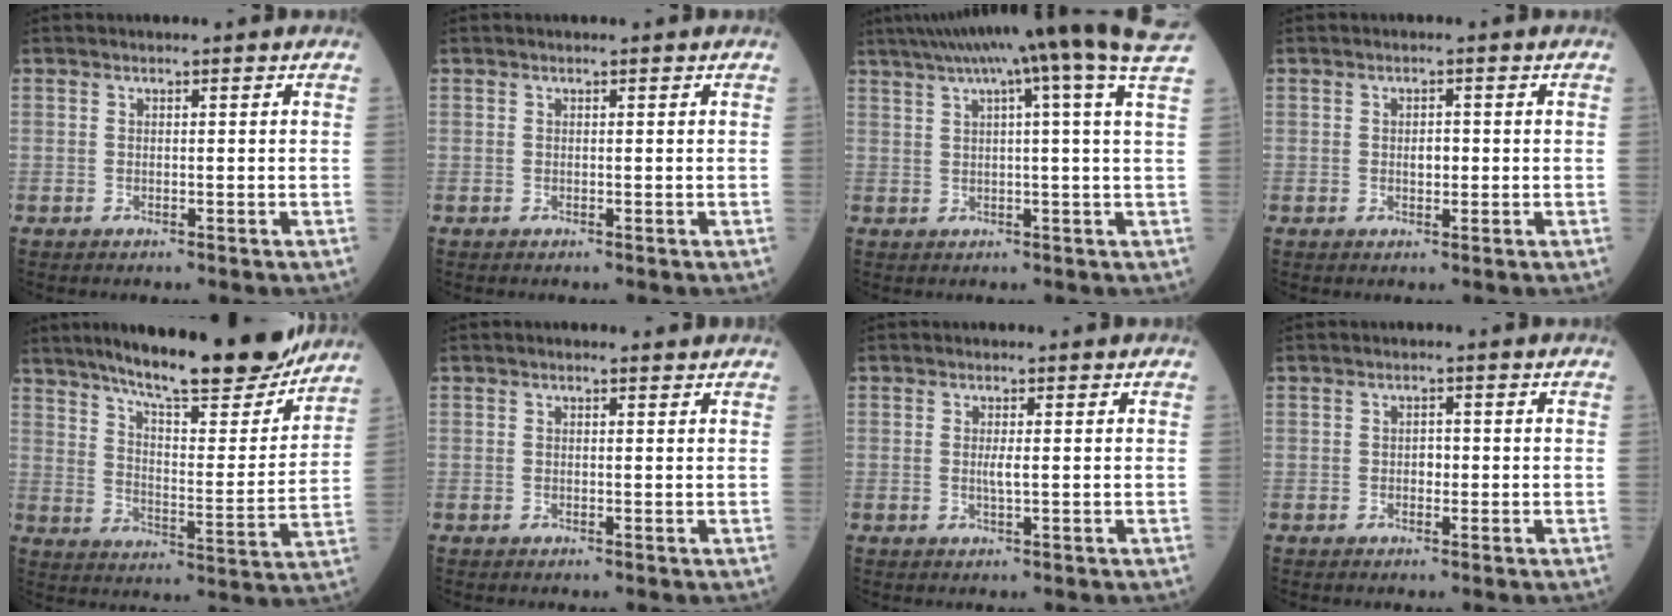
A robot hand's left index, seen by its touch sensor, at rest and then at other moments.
{"total": 0.0}
{"total": 15.9, "force": [11.0, -2.0, 11.3], "torque": [-0.177, 0.020, 0.135]}
{"total": 1.7, "force": [-0.3, 0.9, 1.4], "torque": [-0.023, -0.003, -0.004]}
{"total": 21.7, "force": [18.4, 3.0, 11.1], "torque": [-0.169, -0.021, 0.260]}
{"total": 0.8, "force": [0.5, 0.3, 0.5], "torque": [-0.015, 0.004, 0.006]}
{"total": 1.5, "force": [-0.2, 0.0, 1.4], "torque": [-0.034, -0.006, -0.002]}
{"total": 1.3, "force": [-0.4, 0.9, 0.9], "torque": [-0.013, -0.001, -0.007]}